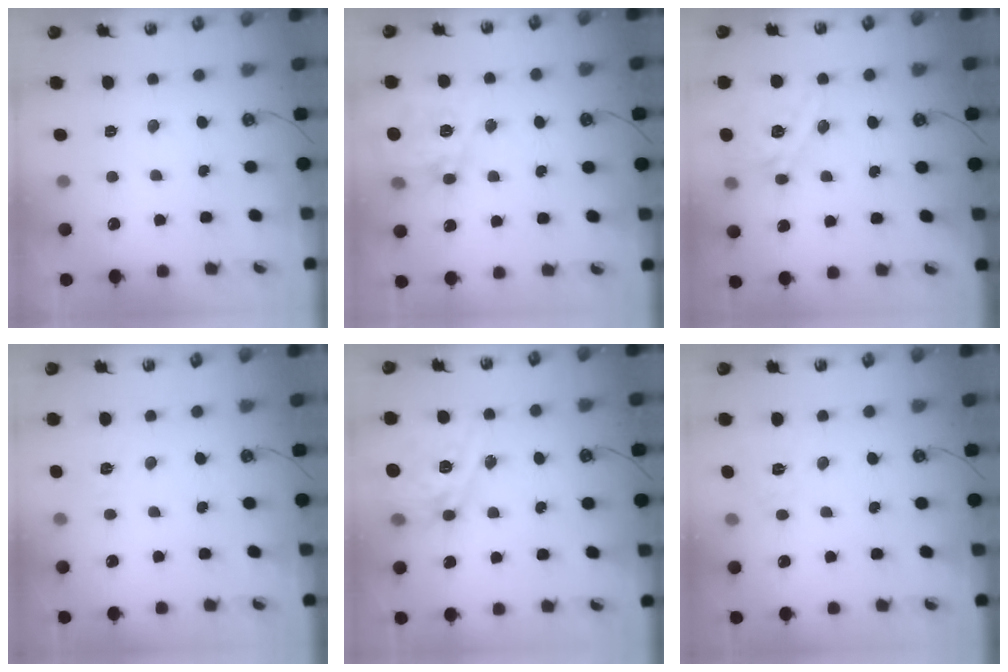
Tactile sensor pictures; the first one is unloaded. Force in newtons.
{"total": 14.0, "press": 14.0, "slide": 1.2}
{"total": 16.0, "press": 15.8, "slide": 2.6}
{"total": 4.9, "press": 4.9, "slide": 0.5}
{"total": 14.4, "press": 14.3, "slide": 1.2}
{"total": 7.8, "press": 7.8, "slide": 0.7}